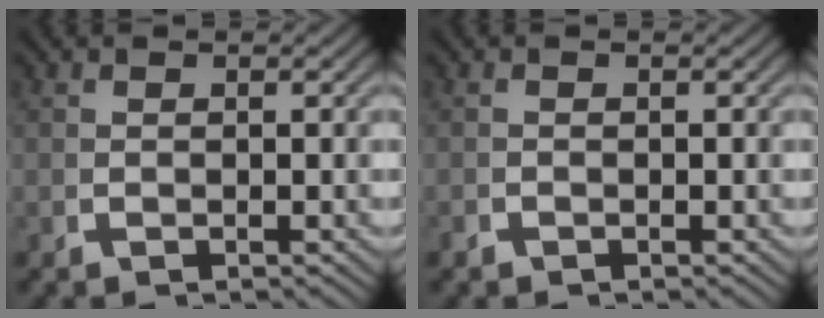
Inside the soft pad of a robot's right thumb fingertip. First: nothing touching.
{"total": 0.5, "force": [-0.5, -0.1, -0.2], "torque": [0.007, -0.003, -0.009]}